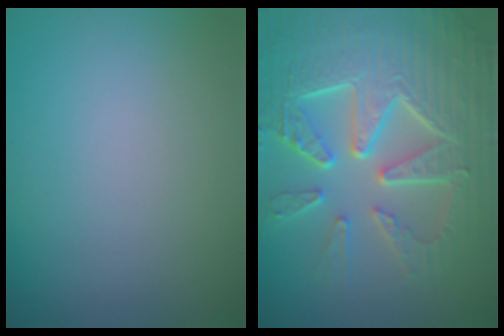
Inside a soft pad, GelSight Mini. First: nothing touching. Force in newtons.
{"total": 10.1, "press": 6.8, "slide": 7.5}